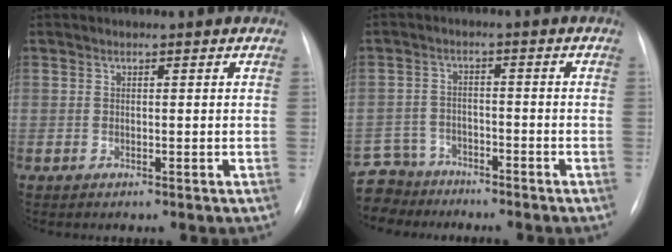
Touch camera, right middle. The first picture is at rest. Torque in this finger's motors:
{"motor_torque": [0.40, -0.50, 0.22, 0.01]}